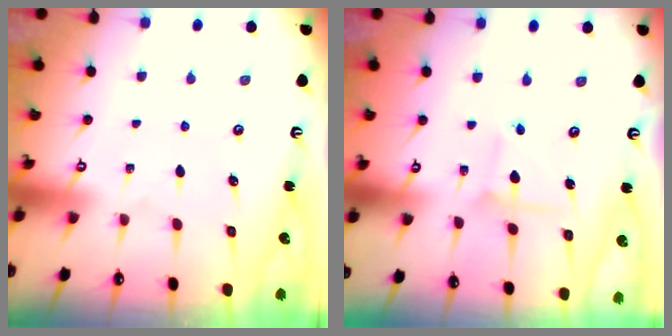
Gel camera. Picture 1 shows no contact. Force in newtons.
{"total": 2.3, "press": 2.3, "slide": 0.3}